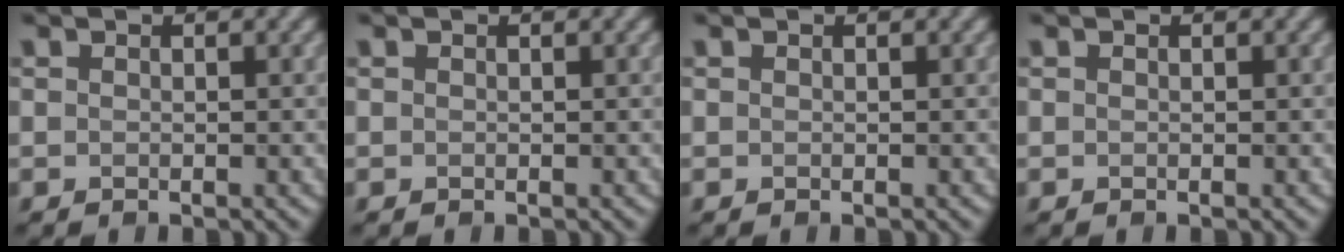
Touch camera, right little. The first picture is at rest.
{"total": 0.0}
{"total": 0.0}
{"total": 0.0}